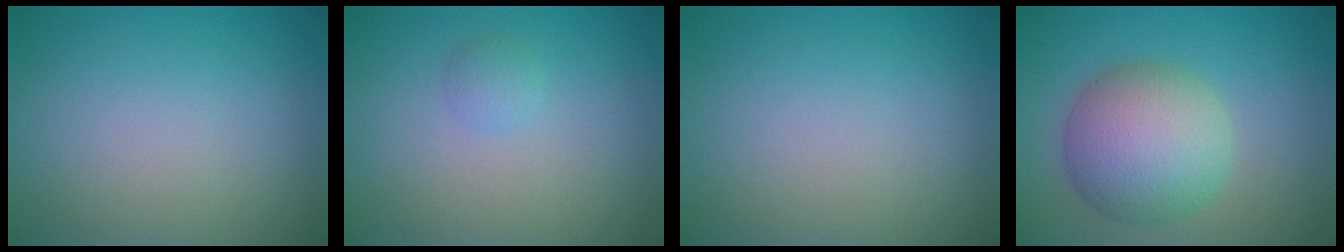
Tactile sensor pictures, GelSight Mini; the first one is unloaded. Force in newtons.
{"total": 1.1, "press": 1.1, "slide": 0.1}
{"total": 0.0}
{"total": 7.7, "press": 7.7, "slide": 0.3}